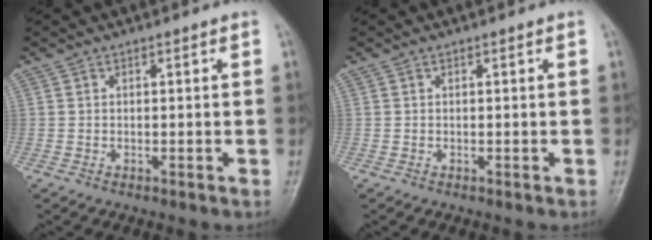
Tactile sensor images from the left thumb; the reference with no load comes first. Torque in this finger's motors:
{"motor_torque": [0.00, 0.00, 0.02, 0.02, 0.00]}